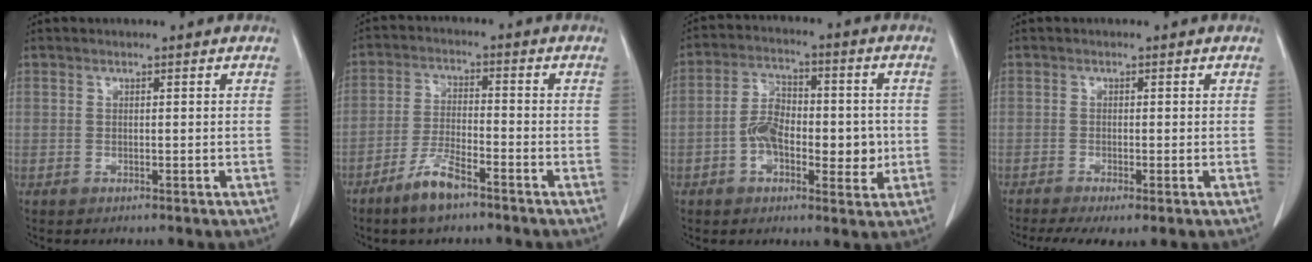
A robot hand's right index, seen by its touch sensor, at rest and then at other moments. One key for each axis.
{"total": 6.5, "fx": -4.6, "fy": 1.4, "fz": 4.4, "tx": -0.094, "ty": -0.005, "tz": -0.087}
{"total": 10.2, "fx": -1.7, "fy": 5.4, "fz": 8.5, "tx": -0.139, "ty": 0.020, "tz": -0.030}
{"total": 6.0, "fx": -4.0, "fy": 1.2, "fz": 4.2, "tx": -0.071, "ty": -0.015, "tz": -0.066}